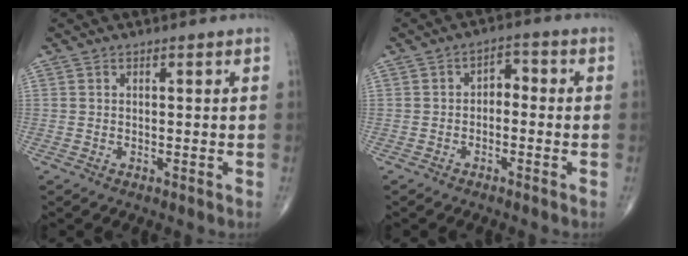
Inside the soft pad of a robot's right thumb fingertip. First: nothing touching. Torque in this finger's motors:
{"motor_torque": [-0.24, 0.01, 0.31, -0.08, 0.06]}